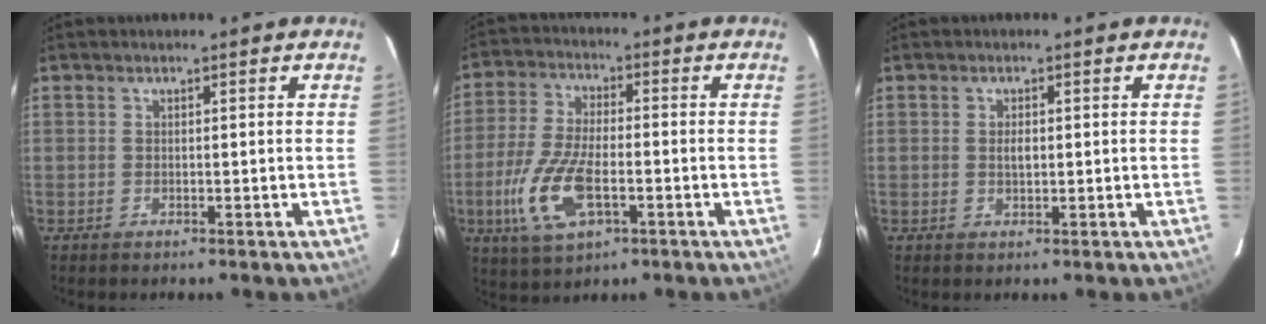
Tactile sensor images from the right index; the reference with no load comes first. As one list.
[{"total": 12.8, "force": [-4.1, 5.6, 10.8], "torque": [-0.238, -0.009, -0.075]}, {"total": 1.7, "force": [0.1, 0.9, 1.4], "torque": [-0.025, 0.002, 0.001]}]